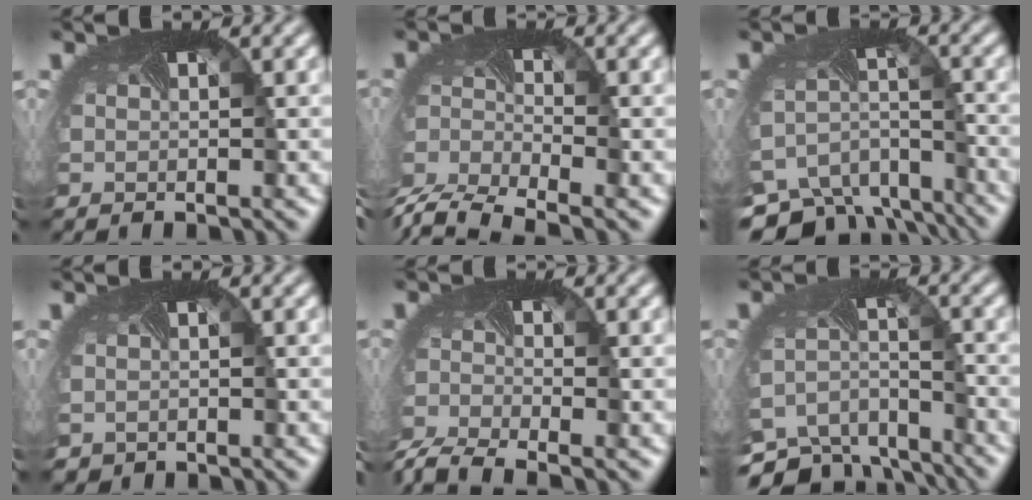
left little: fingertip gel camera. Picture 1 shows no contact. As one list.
[{"total": 7.7, "force": [-6.6, 2.5, 3.2], "torque": [-0.083, -0.028, -0.121]}, {"total": 10.1, "force": [-8.7, 4.1, 3.0], "torque": [-0.060, -0.021, -0.131]}, {"total": 0.9, "force": [-0.1, 0.9, 0.1], "torque": [-0.001, -0.005, 0.003]}, {"total": 5.7, "force": [-5.1, 1.2, 2.2], "torque": [-0.067, -0.037, -0.097]}, {"total": 7.0, "force": [-6.4, 2.6, 1.4], "torque": [-0.042, -0.025, -0.106]}]